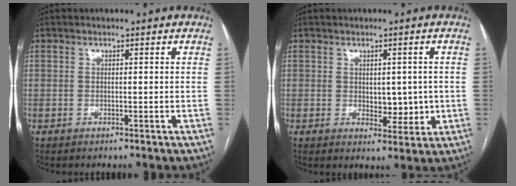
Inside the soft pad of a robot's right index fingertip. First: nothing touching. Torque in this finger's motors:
{"motor_torque": [-0.01, 0.00, 0.03, 0.00]}